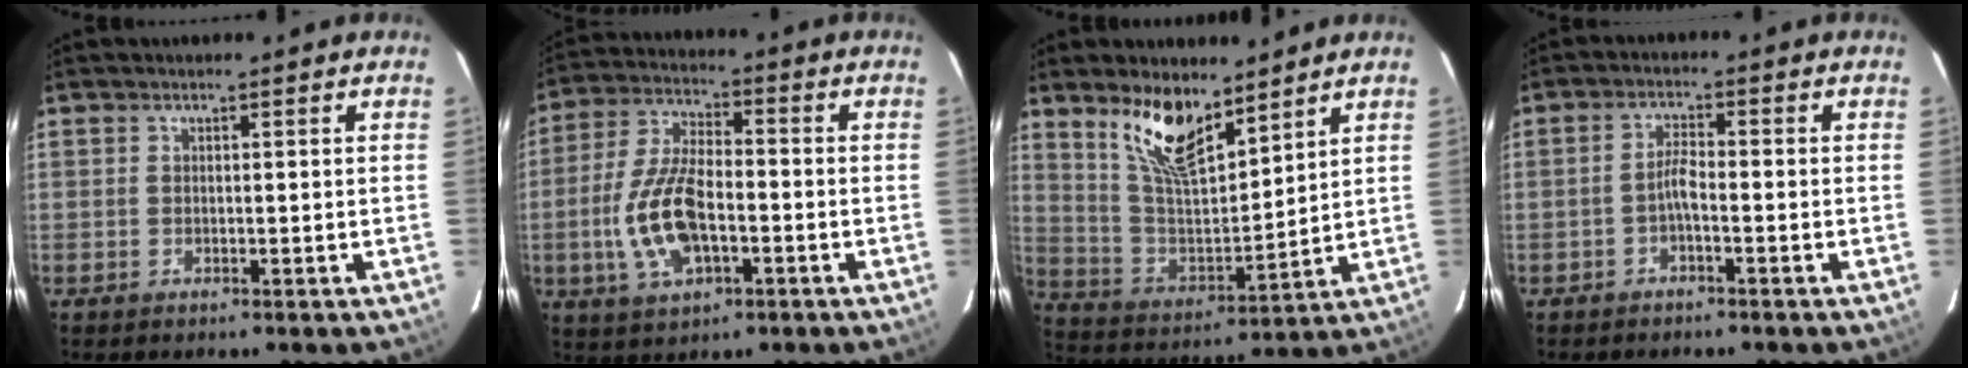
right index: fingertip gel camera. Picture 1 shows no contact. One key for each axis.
{"total": 13.1, "fx": -3.4, "fy": 6.1, "fz": 11.1, "tx": -0.236, "ty": 0.002, "tz": -0.060}
{"total": 12.7, "fx": 9.1, "fy": 4.2, "fz": 7.9, "tx": -0.152, "ty": -0.002, "tz": 0.183}
{"total": 2.3, "fx": -1.4, "fy": 0.2, "fz": 1.8, "tx": -0.042, "ty": 0.008, "tz": -0.029}